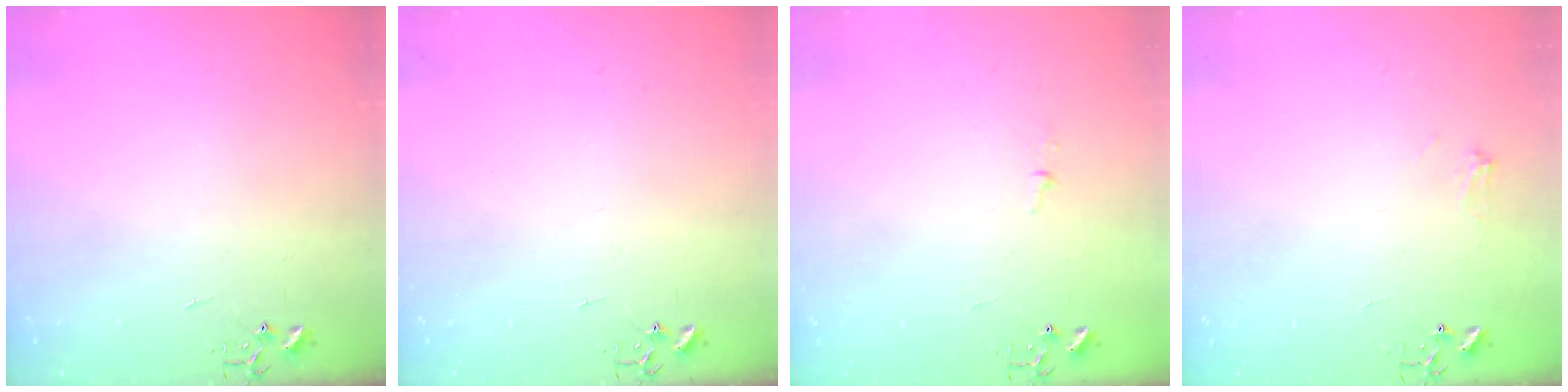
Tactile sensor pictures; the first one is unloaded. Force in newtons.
{"total": 0.0}
{"total": 3.1, "press": 3.1, "slide": 0.4}
{"total": 5.3, "press": 5.3, "slide": 0.6}